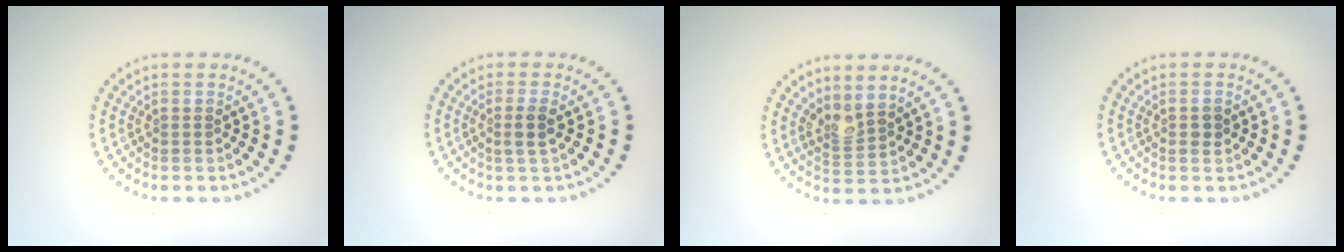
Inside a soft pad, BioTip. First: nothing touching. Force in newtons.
{"total": 1.6, "press": 1.3, "slide": 0.9}
{"total": 2.1, "press": 1.6, "slide": 1.3}
{"total": 1.1, "press": 1.0, "slide": 0.2}